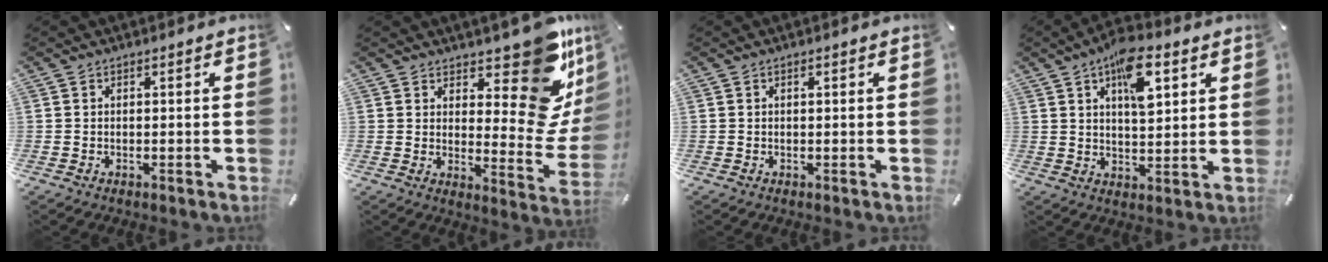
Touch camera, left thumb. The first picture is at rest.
{"total": 16.8, "force": [9.9, 7.5, 11.4], "torque": [-0.104, -0.110, 0.162]}
{"total": 0.5, "force": [0.2, 0.3, 0.4], "torque": [-0.008, 0.001, 0.003]}
{"total": 11.7, "force": [5.7, 5.5, 8.6], "torque": [-0.128, -0.016, 0.096]}